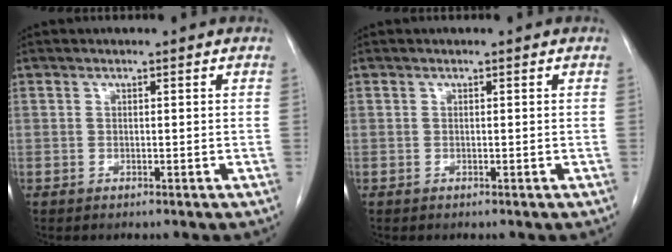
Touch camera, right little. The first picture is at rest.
{"total": 0.0}